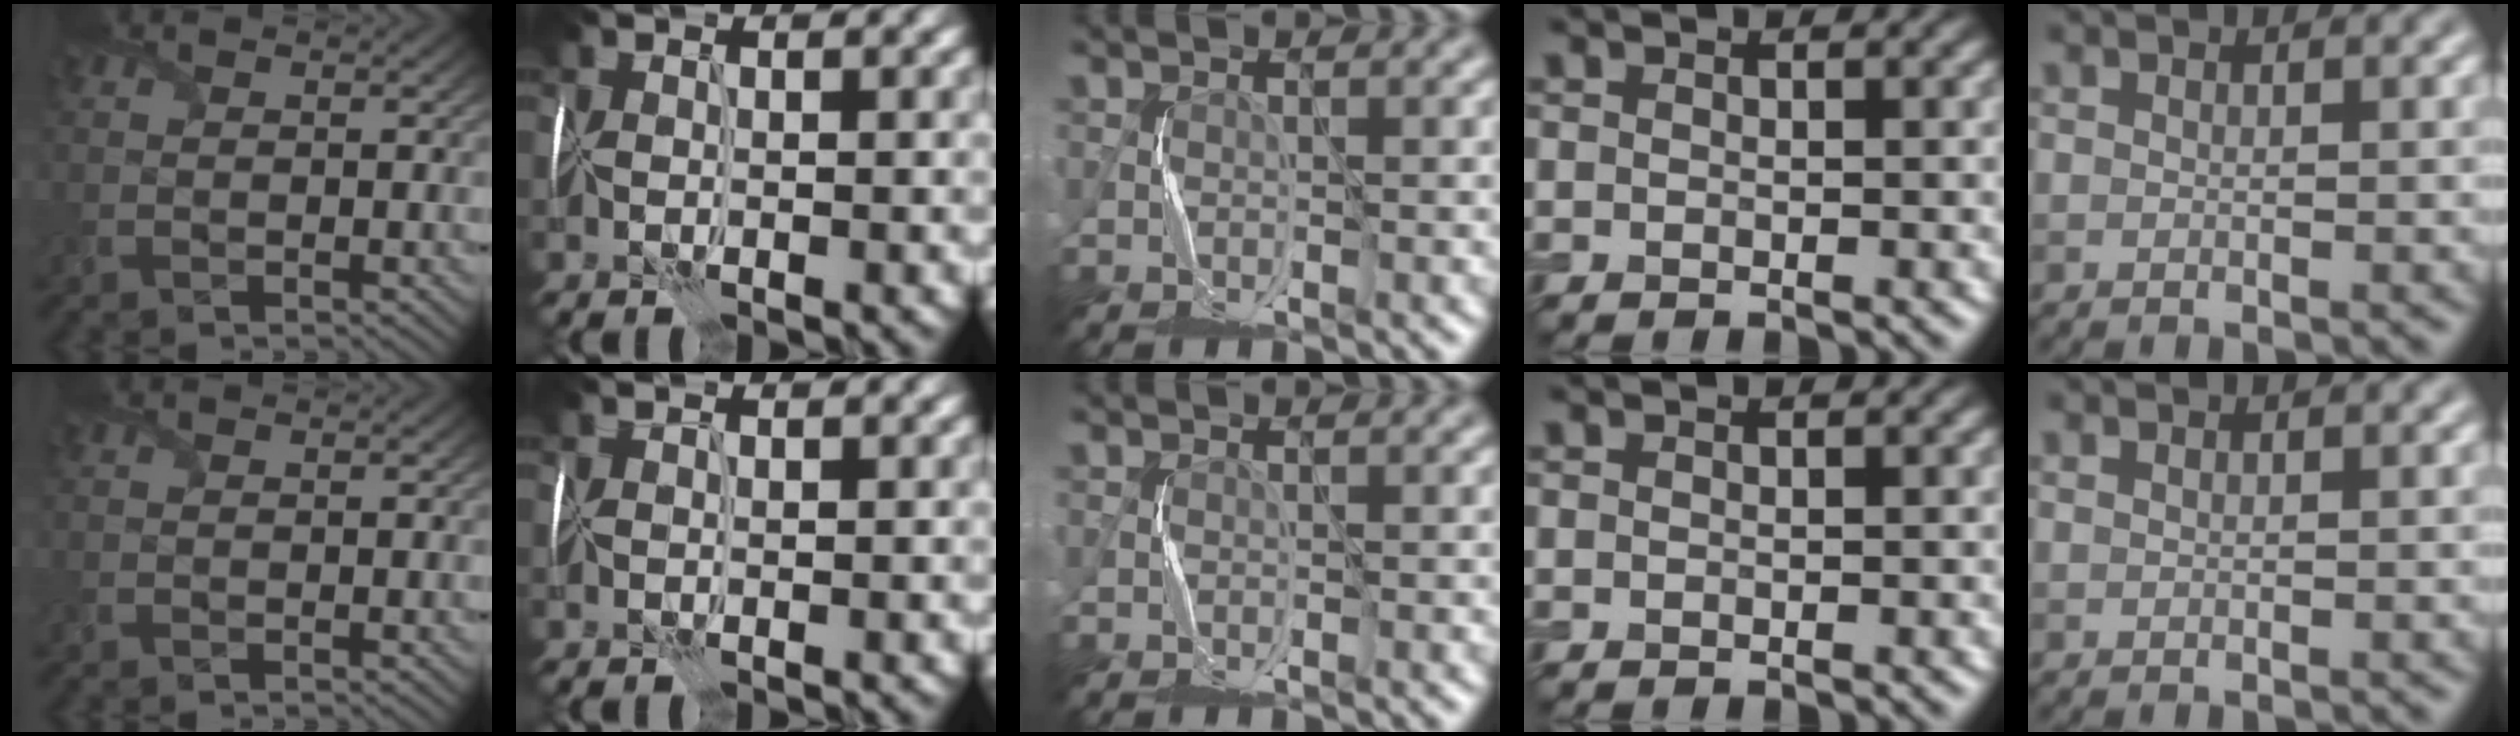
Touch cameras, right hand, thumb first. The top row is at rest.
{"index": {"total": 0.5, "force": [0.5, 0.0, 0.1], "torque": [0.002, 0.004, 0.008]}}